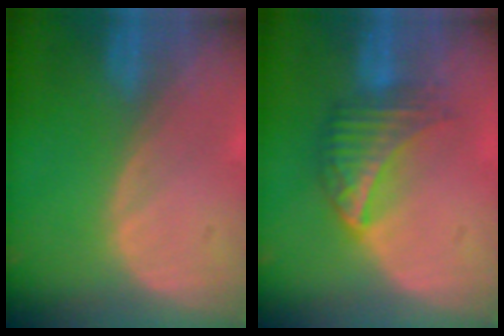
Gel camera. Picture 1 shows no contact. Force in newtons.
{"total": 6.3, "press": 6.0, "slide": 2.1}